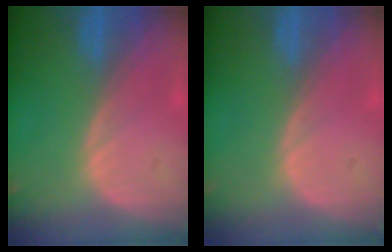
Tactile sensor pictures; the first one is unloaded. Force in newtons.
{"total": 0.0}